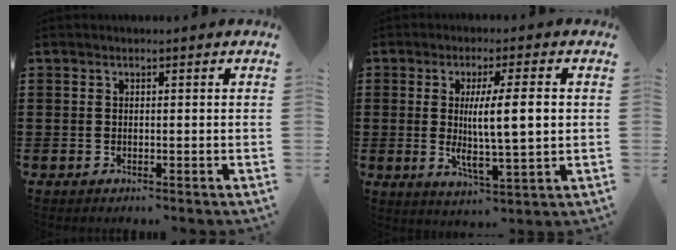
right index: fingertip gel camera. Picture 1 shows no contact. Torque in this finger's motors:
{"motor_torque": [2.14, 0.00, 0.60, 0.21]}